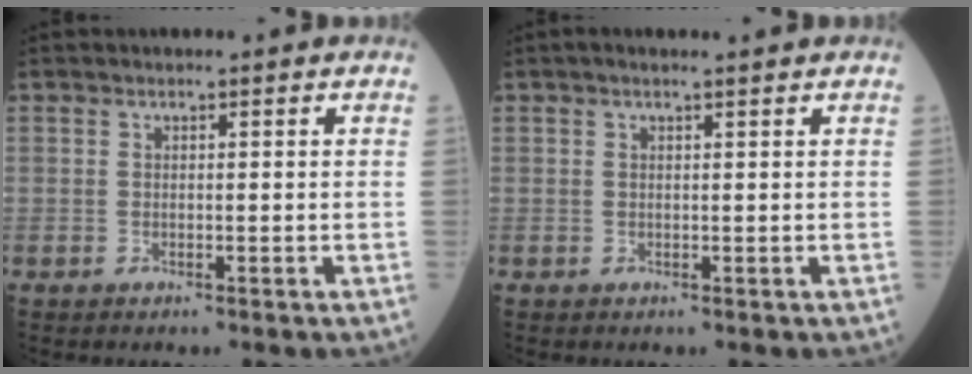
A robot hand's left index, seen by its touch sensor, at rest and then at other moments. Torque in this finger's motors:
{"motor_torque": [0.17, -0.13, -0.02, 0.02]}